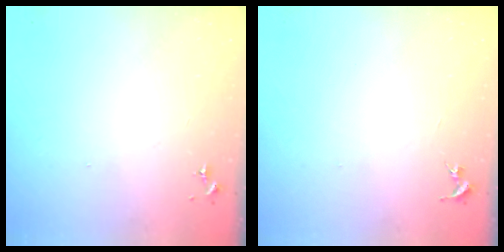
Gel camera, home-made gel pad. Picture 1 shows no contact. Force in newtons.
{"total": 0.0}